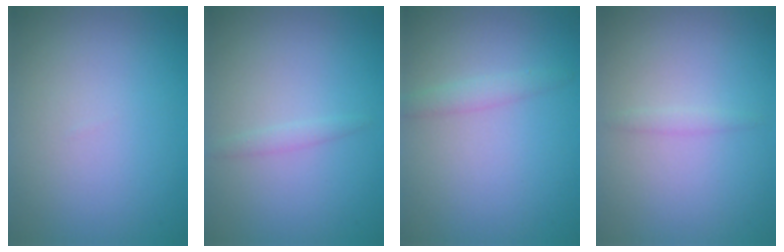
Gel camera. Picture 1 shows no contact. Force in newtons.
{"total": 0.9, "press": 0.9, "slide": 0.1}
{"total": 1.4, "press": 1.4, "slide": 0.0}
{"total": 0.8, "press": 0.8, "slide": 0.0}